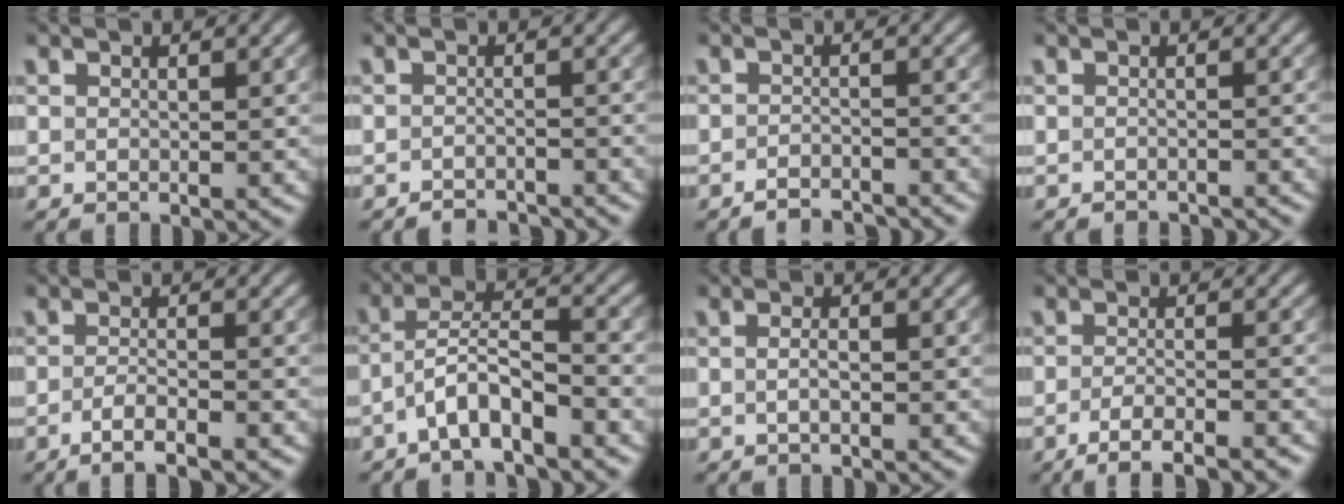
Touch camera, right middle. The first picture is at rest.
{"total": 2.3, "force": [-2.3, 0.3, 0.4], "torque": [0.001, 0.004, -0.033]}
{"total": 2.8, "force": [-2.6, 0.5, 0.9], "torque": [-0.006, 0.004, -0.042]}
{"total": 1.9, "force": [-1.9, 0.2, 0.3], "torque": [0.006, -0.001, -0.024]}
{"total": 2.8, "force": [-1.5, 0.6, 2.2], "torque": [-0.036, 0.001, -0.035]}
{"total": 4.7, "force": [-2.8, 1.3, 3.5], "torque": [-0.064, 0.013, -0.056]}
{"total": 1.0, "force": [-0.2, 0.3, 1.0], "torque": [-0.016, -0.004, -0.002]}
{"total": 3.7, "force": [-2.5, 0.8, 2.7], "torque": [-0.041, -0.002, -0.051]}